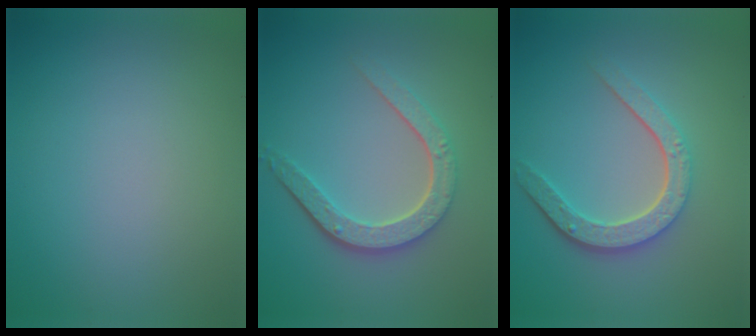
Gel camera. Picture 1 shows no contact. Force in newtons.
{"total": 4.8, "press": 3.7, "slide": 3.0}
{"total": 4.7, "press": 3.5, "slide": 3.0}